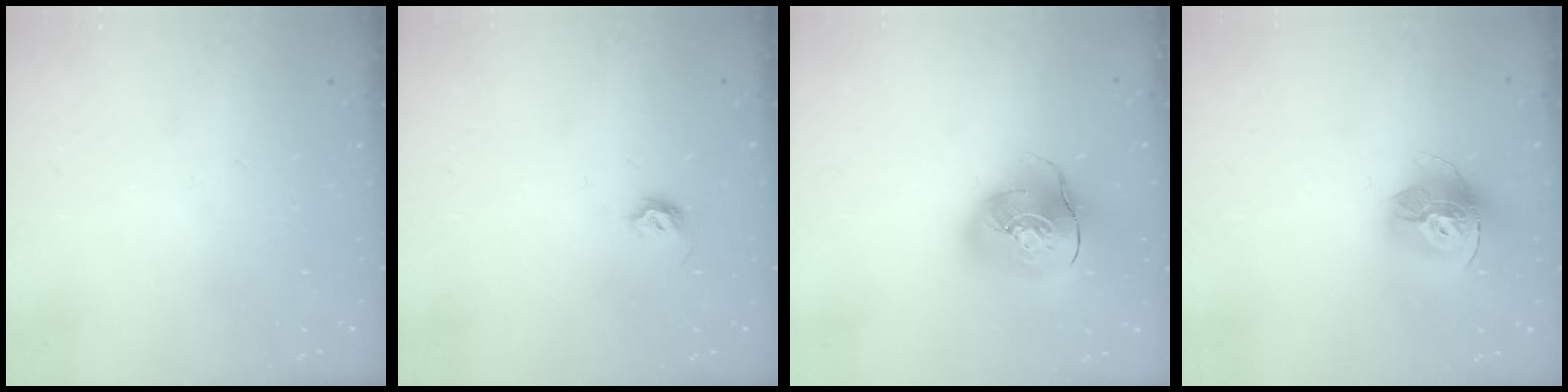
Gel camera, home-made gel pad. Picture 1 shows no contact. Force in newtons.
{"total": 4.5, "press": 4.3, "slide": 1.0}
{"total": 14.8, "press": 14.5, "slide": 2.6}
{"total": 14.8, "press": 14.8, "slide": 1.6}